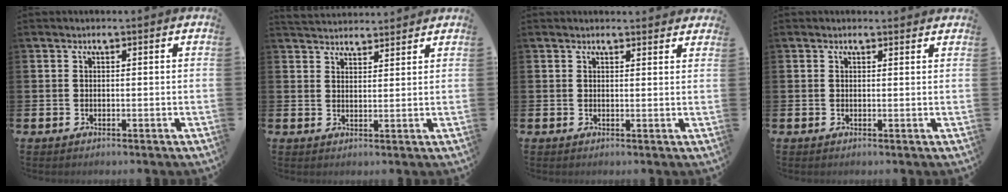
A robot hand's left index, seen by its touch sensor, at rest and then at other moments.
{"total": 3.4, "force": [3.4, 0.6, 0.0], "torque": [-0.008, -0.016, 0.063]}
{"total": 1.3, "force": [1.3, 0.2, 0.0], "torque": [0.013, -0.007, 0.022]}
{"total": 0.6, "force": [0.6, 0.2, 0.1], "torque": [0.006, -0.002, 0.009]}